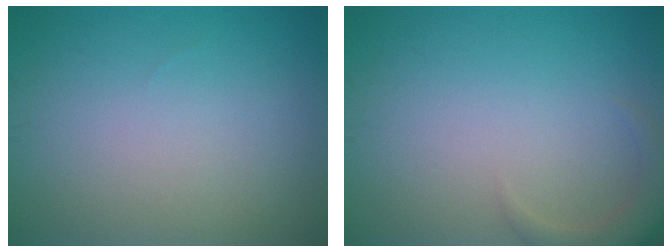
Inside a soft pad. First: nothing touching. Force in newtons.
{"total": 2.6, "press": 2.6, "slide": 0.3}